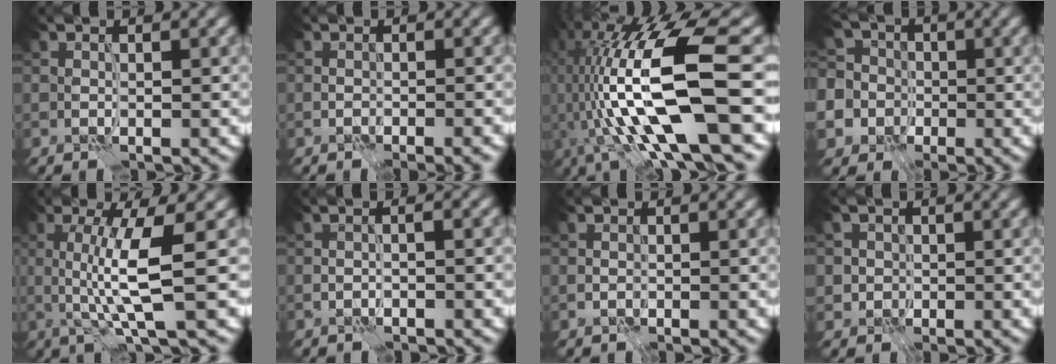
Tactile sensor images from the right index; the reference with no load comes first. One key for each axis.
{"total": 2.0, "fx": -1.3, "fy": 0.9, "fz": 1.3, "tx": -0.016, "ty": -0.004, "tz": -0.008}
{"total": 14.8, "fx": -1.5, "fy": 3.5, "fz": 14.3, "tx": -0.263, "ty": 0.013, "tz": -0.024}
{"total": 9.4, "fx": -1.0, "fy": 8.8, "fz": 3.4, "tx": -0.083, "ty": 0.019, "tz": -0.053}
{"total": 5.1, "fx": 0.0, "fy": 0.3, "fz": 5.1, "tx": -0.090, "ty": -0.003, "tz": 0.000}
{"total": 0.9, "fx": -0.6, "fy": -0.2, "fz": 0.6, "tx": -0.009, "ty": -0.001, "tz": -0.010}
{"total": 0.7, "fx": 0.0, "fy": 0.7, "fz": 0.2, "tx": -0.005, "ty": -0.001, "tz": 0.003}
{"total": 2.5, "fx": 0.4, "fy": 2.4, "fz": 0.4, "tx": 0.004, "ty": 0.005, "tz": 0.008}